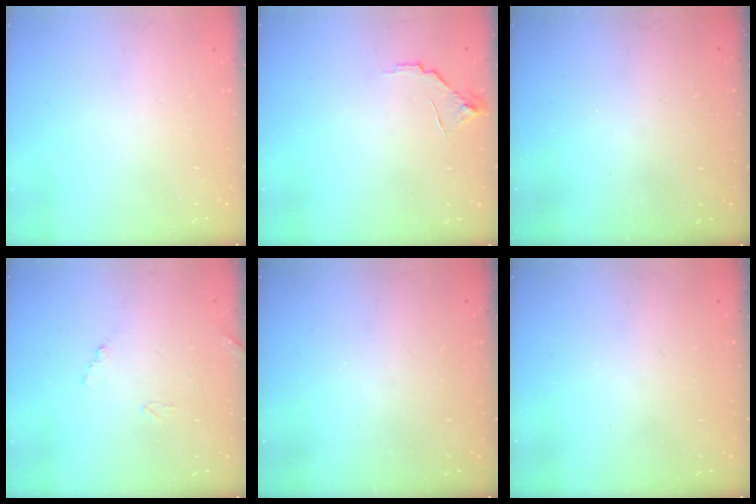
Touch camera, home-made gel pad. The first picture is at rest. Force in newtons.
{"total": 5.7, "press": 5.7, "slide": 0.5}
{"total": 3.2, "press": 3.2, "slide": 0.1}
{"total": 9.4, "press": 9.4, "slide": 0.4}
{"total": 3.1, "press": 3.1, "slide": 0.1}
{"total": 3.2, "press": 3.2, "slide": 0.1}